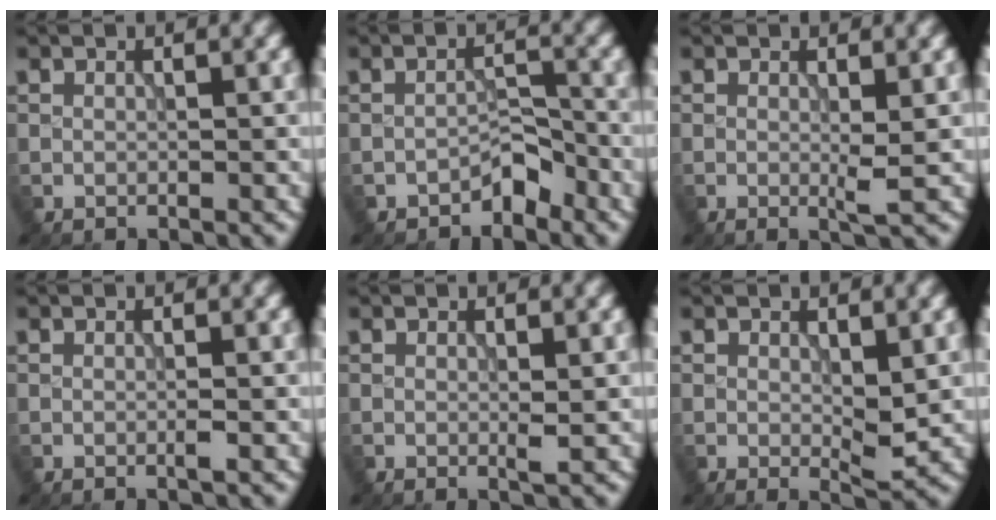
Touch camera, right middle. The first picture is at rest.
{"total": 2.2, "force": [-1.7, 0.9, 0.9], "torque": [-0.011, 0.011, -0.030]}
{"total": 1.4, "force": [0.0, 0.1, 1.4], "torque": [-0.024, -0.006, -0.003]}
{"total": 0.6, "force": [-0.2, 0.0, 0.6], "torque": [-0.011, -0.002, -0.005]}
{"total": 0.8, "force": [0.0, 0.0, 0.8], "torque": [-0.013, -0.003, -0.002]}
{"total": 2.2, "force": [0.2, 0.8, 2.0], "torque": [-0.030, -0.007, 0.006]}